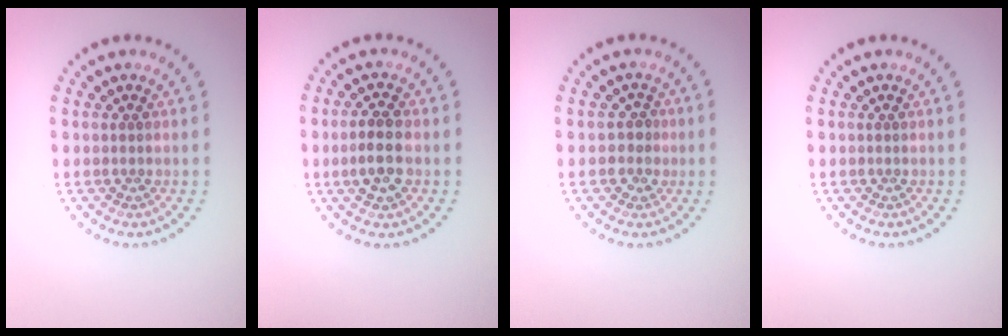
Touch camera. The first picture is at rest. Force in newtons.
{"total": 2.9, "press": 2.9, "slide": 0.4}
{"total": 1.8, "press": 1.6, "slide": 0.9}
{"total": 0.0}